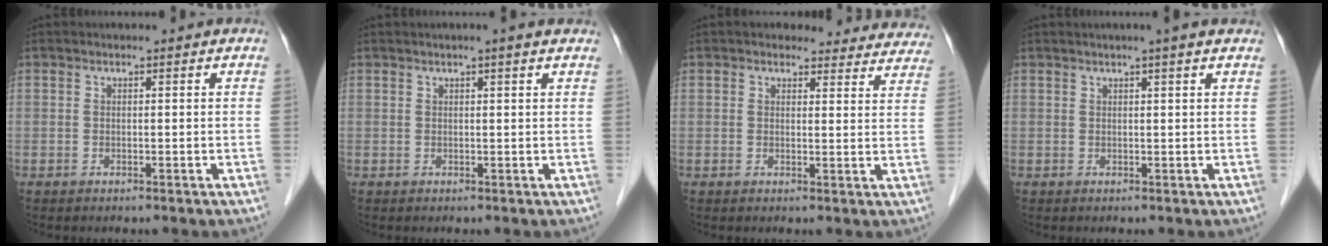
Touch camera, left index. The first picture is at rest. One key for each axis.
{"total": 2.2, "fx": 1.7, "fy": -0.1, "fz": 1.5, "tx": -0.018, "ty": 0.015, "tz": 0.025}
{"total": 12.2, "fx": 11.4, "fy": 4.2, "fz": 1.1, "tx": 0.033, "ty": -0.011, "tz": 0.098}
{"total": 2.8, "fx": 2.1, "fy": -0.3, "fz": 1.8, "tx": -0.024, "ty": 0.015, "tz": 0.030}